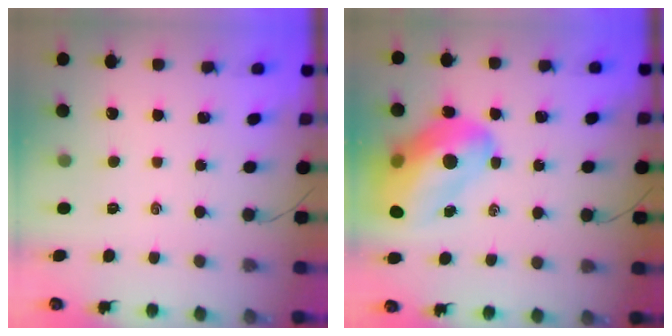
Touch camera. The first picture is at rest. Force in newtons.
{"total": 19.3, "press": 18.6, "slide": 5.0}